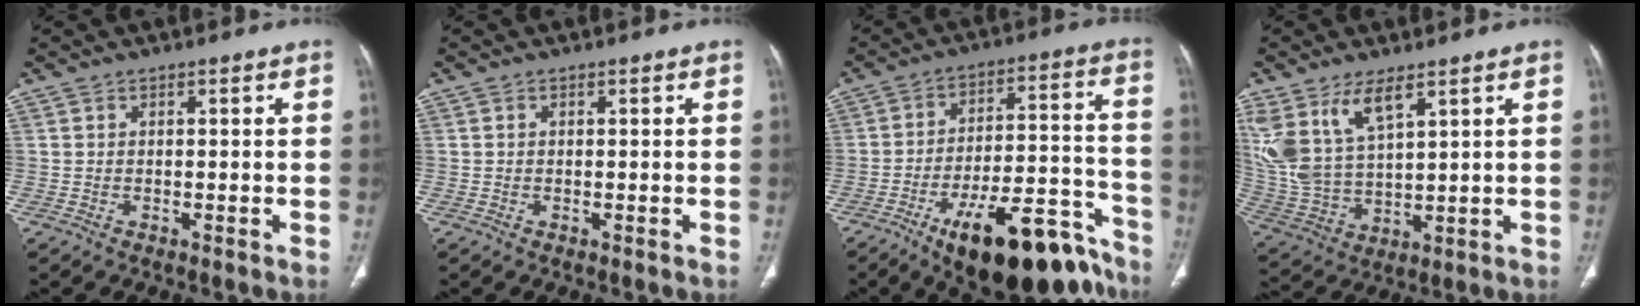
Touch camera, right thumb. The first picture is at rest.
{"total": 0.0}
{"total": 22.9, "force": [-15.6, 8.0, 14.8], "torque": [-0.140, 0.102, -0.234]}
{"total": 13.2, "force": [7.2, 6.0, 9.3], "torque": [-0.194, -0.024, 0.162]}